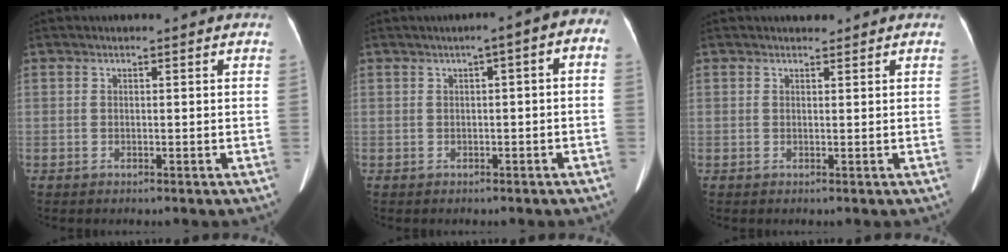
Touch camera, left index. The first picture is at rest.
{"total": 4.3, "force": [0.3, 1.3, 4.1], "torque": [-0.048, 0.028, -0.006]}
{"total": 0.9, "force": [0.9, 0.4, 0.0], "torque": [-0.005, -0.001, 0.012]}